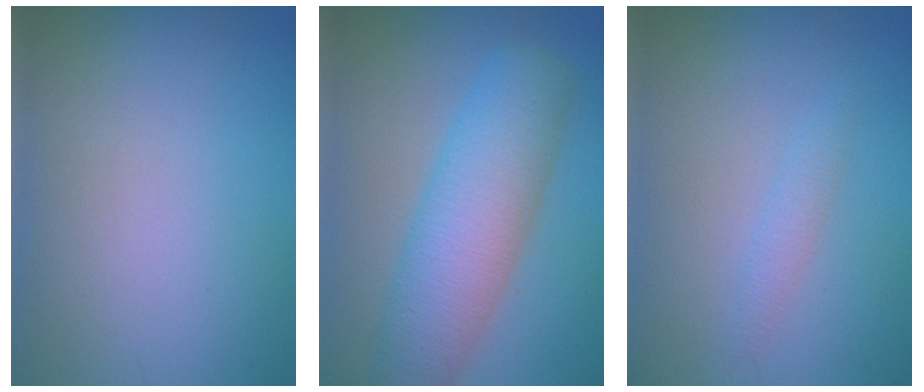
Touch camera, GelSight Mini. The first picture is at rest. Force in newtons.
{"total": 7.2, "press": 7.2, "slide": 0.4}
{"total": 1.1, "press": 1.1, "slide": 0.1}